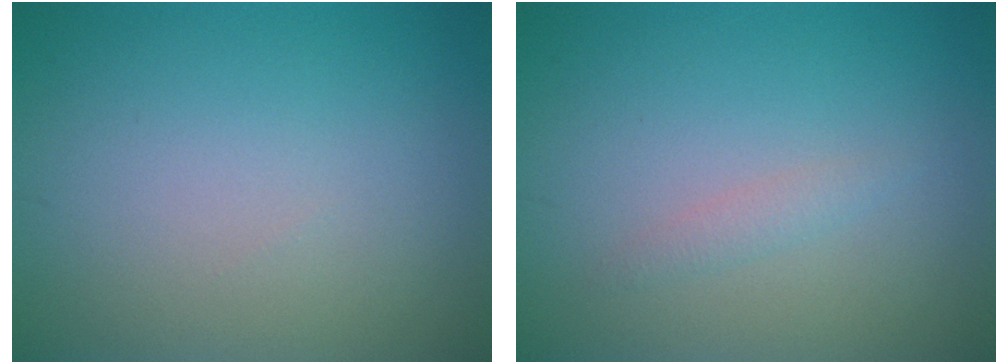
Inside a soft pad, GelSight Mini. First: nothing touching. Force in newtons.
{"total": 1.0, "press": 1.0, "slide": 0.1}